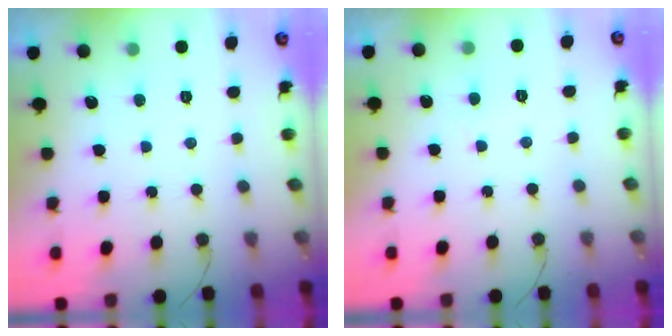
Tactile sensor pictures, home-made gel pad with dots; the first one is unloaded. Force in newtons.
{"total": 2.7, "press": 2.7, "slide": 0.2}